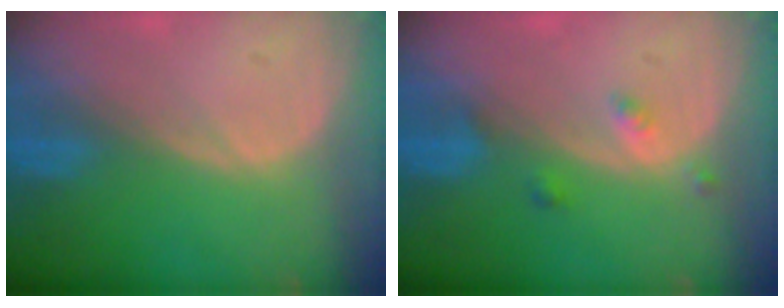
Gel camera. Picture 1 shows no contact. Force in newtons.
{"total": 2.1, "press": 2.1, "slide": 0.2}